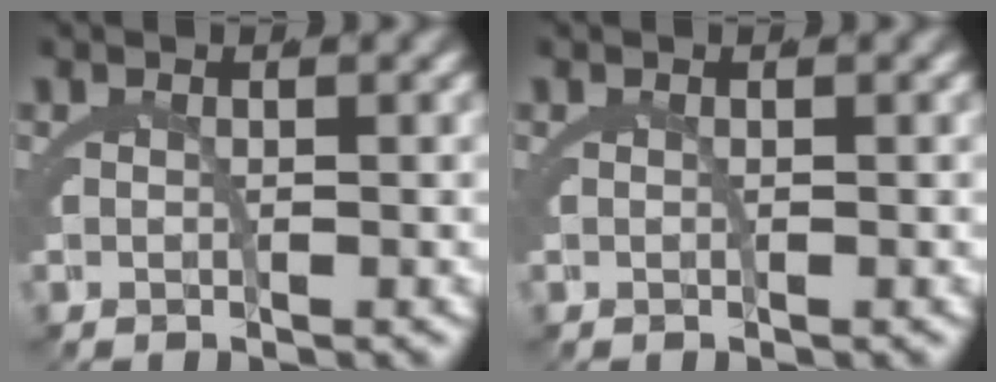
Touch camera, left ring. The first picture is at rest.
{"total": 0.0}